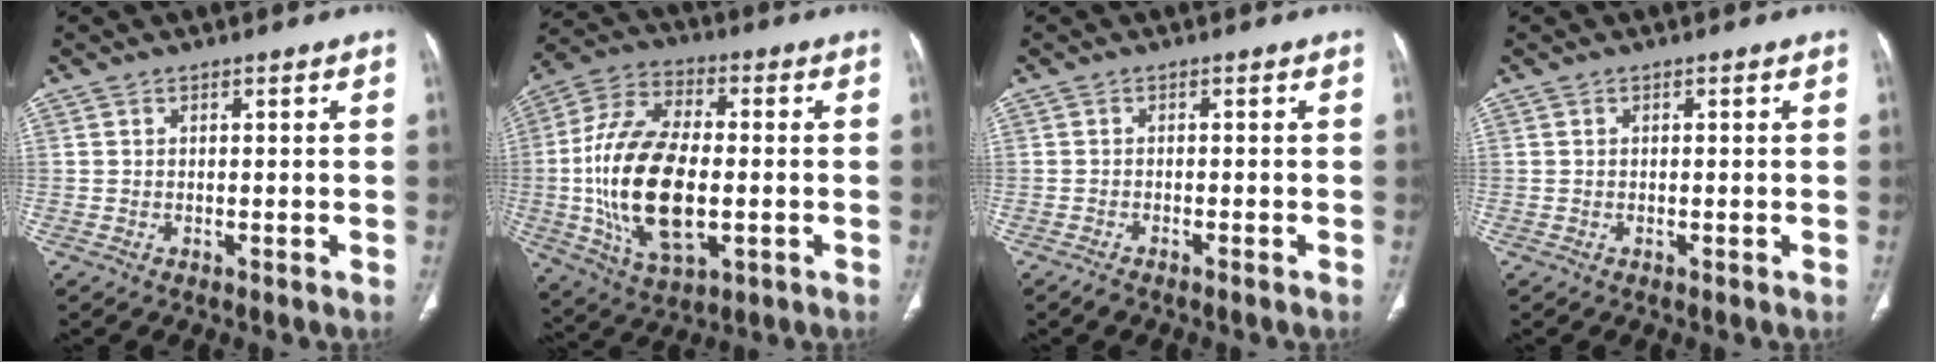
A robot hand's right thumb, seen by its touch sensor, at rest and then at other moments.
{"total": 20.9, "force": [-2.2, 11.0, 17.6], "torque": [-0.345, 0.009, -0.031]}
{"total": 1.8, "force": [-1.5, 0.3, 1.0], "torque": [-0.024, 0.003, -0.024]}
{"total": 0.0}